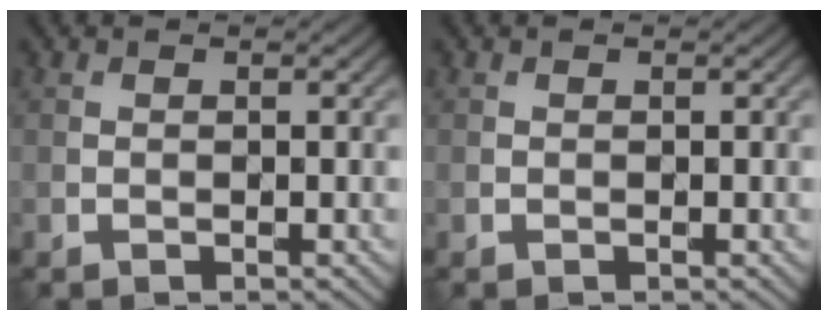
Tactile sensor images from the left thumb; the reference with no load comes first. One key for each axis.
{"total": 0.0}